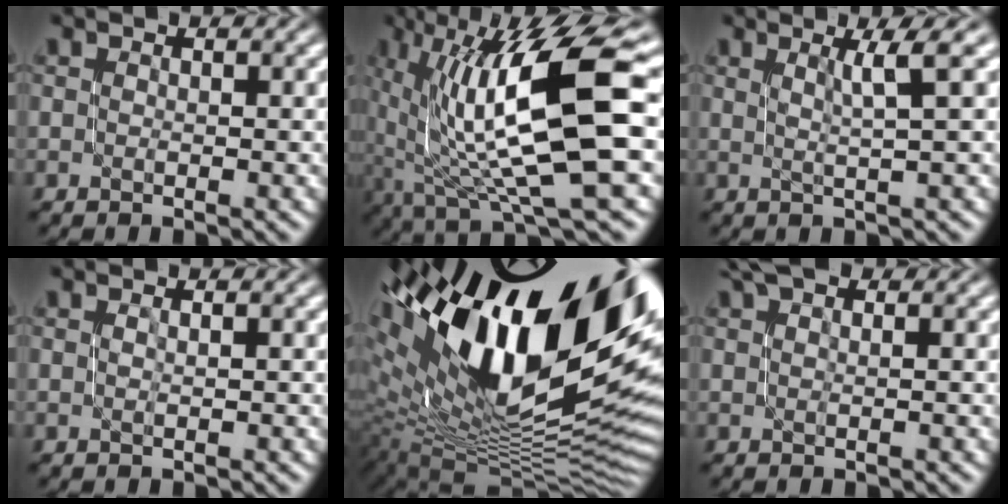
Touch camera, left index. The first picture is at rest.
{"total": 12.7, "force": [1.7, 3.5, 12.1], "torque": [-0.210, -0.004, 0.034]}
{"total": 2.7, "force": [1.0, 0.1, 2.5], "torque": [-0.042, 0.002, 0.018]}
{"total": 0.0}
{"total": 19.9, "force": [7.6, 9.6, 15.7], "torque": [-0.275, 0.019, 0.131]}
{"total": 2.1, "force": [1.5, 0.6, 1.3], "torque": [-0.024, 0.000, 0.018]}